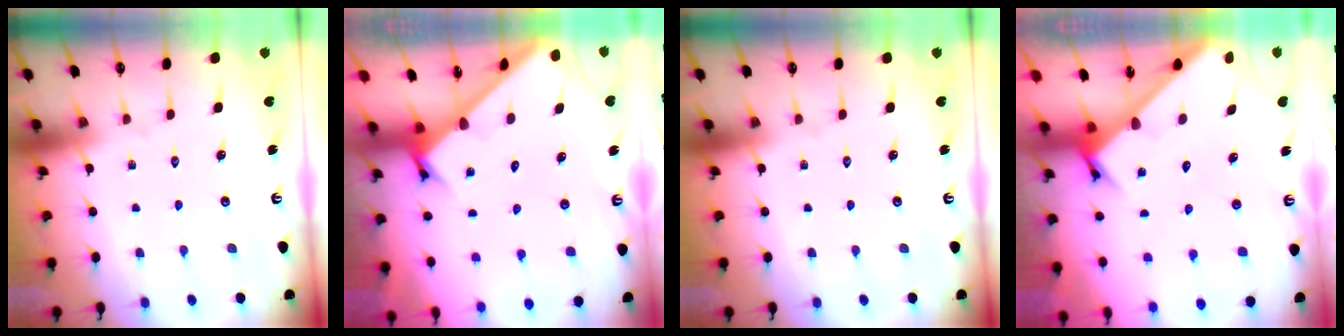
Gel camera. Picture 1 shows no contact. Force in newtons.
{"total": 2.5, "press": 2.5, "slide": 0.2}
{"total": 0.0}
{"total": 3.4, "press": 3.4, "slide": 0.2}